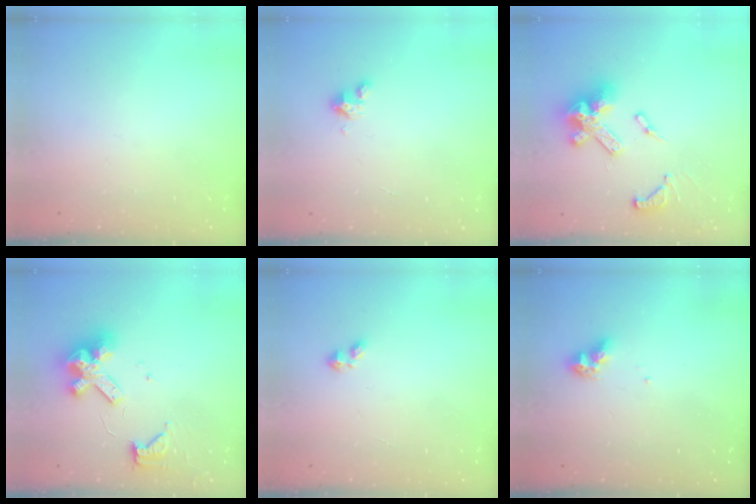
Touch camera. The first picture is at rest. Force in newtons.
{"total": 2.8, "press": 2.8, "slide": 0.2}
{"total": 17.4, "press": 17.2, "slide": 2.4}
{"total": 12.3, "press": 12.2, "slide": 1.4}
{"total": 2.2, "press": 2.2, "slide": 0.4}
{"total": 7.8, "press": 7.7, "slide": 0.6}